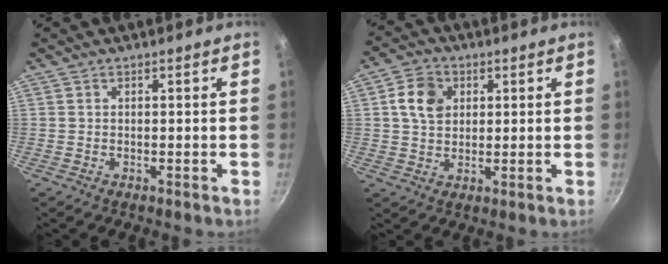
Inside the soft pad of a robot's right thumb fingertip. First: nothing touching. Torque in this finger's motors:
{"motor_torque": [0.24, 0.37, 0.47, 0.23, 0.04]}